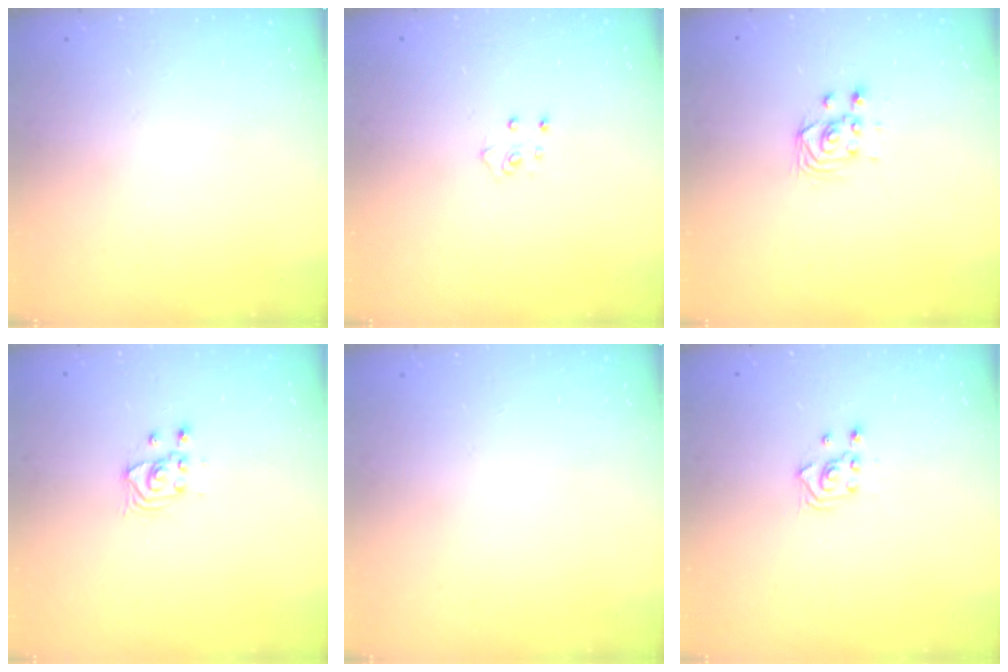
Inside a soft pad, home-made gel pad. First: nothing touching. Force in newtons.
{"total": 4.6, "press": 4.6, "slide": 0.4}
{"total": 3.0, "press": 3.0, "slide": 0.1}
{"total": 3.6, "press": 3.6, "slide": 0.3}
{"total": 0.0}
{"total": 2.3, "press": 2.3, "slide": 0.3}